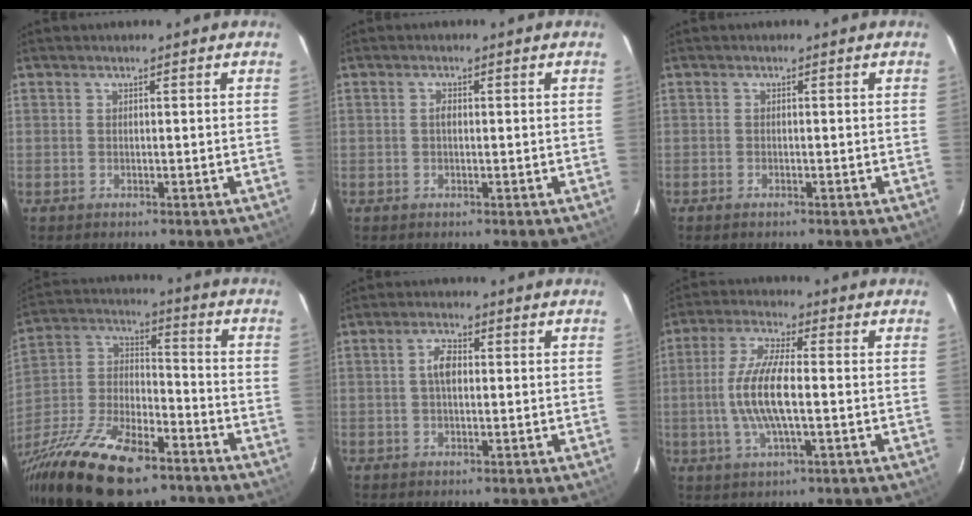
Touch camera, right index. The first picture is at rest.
{"total": 1.0, "force": [0.0, 0.6, 0.8], "torque": [-0.013, 0.005, -0.002]}
{"total": 1.0, "force": [-0.8, 0.3, 0.4], "torque": [-0.010, -0.002, -0.017]}
{"total": 26.4, "force": [-16.7, 11.5, 17.0], "torque": [-0.358, -0.026, -0.282]}
{"total": 3.4, "force": [0.2, 1.8, 2.9], "torque": [-0.056, 0.010, 0.005]}
{"total": 10.5, "force": [-1.1, 2.6, 10.1], "torque": [-0.207, 0.000, -0.024]}